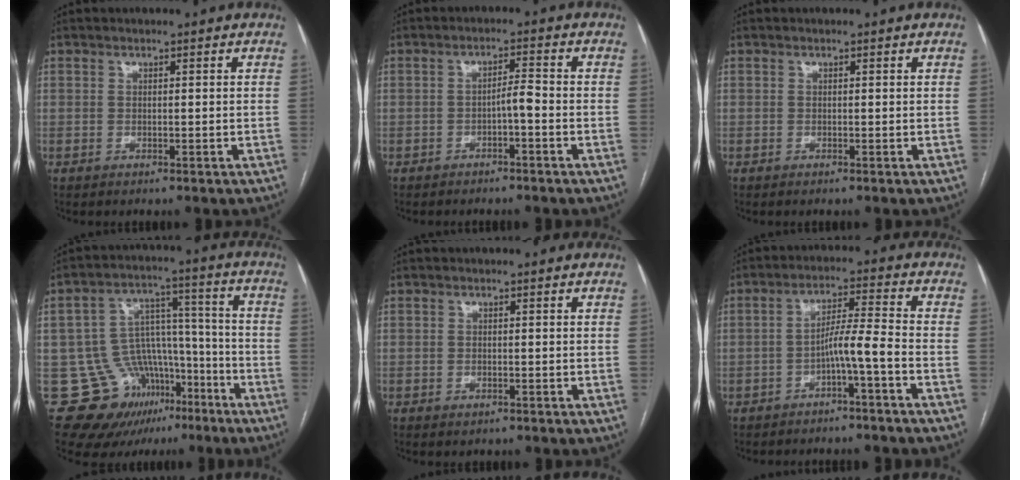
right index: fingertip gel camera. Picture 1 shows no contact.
{"total": 2.6, "force": [-1.2, 0.3, 2.3], "torque": [-0.035, 0.006, -0.021]}
{"total": 0.0}
{"total": 15.2, "force": [-8.8, 11.5, 4.7], "torque": [-0.068, 0.087, -0.122]}
{"total": 0.8, "force": [-0.5, 0.5, 0.4], "torque": [-0.009, 0.001, -0.004]}
{"total": 5.4, "force": [-2.6, -0.5, 4.7], "torque": [-0.078, 0.016, -0.045]}